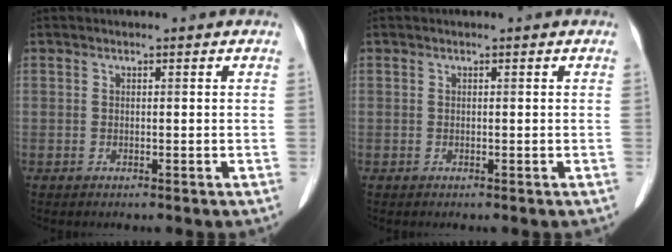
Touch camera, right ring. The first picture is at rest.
{"total": 0.0}